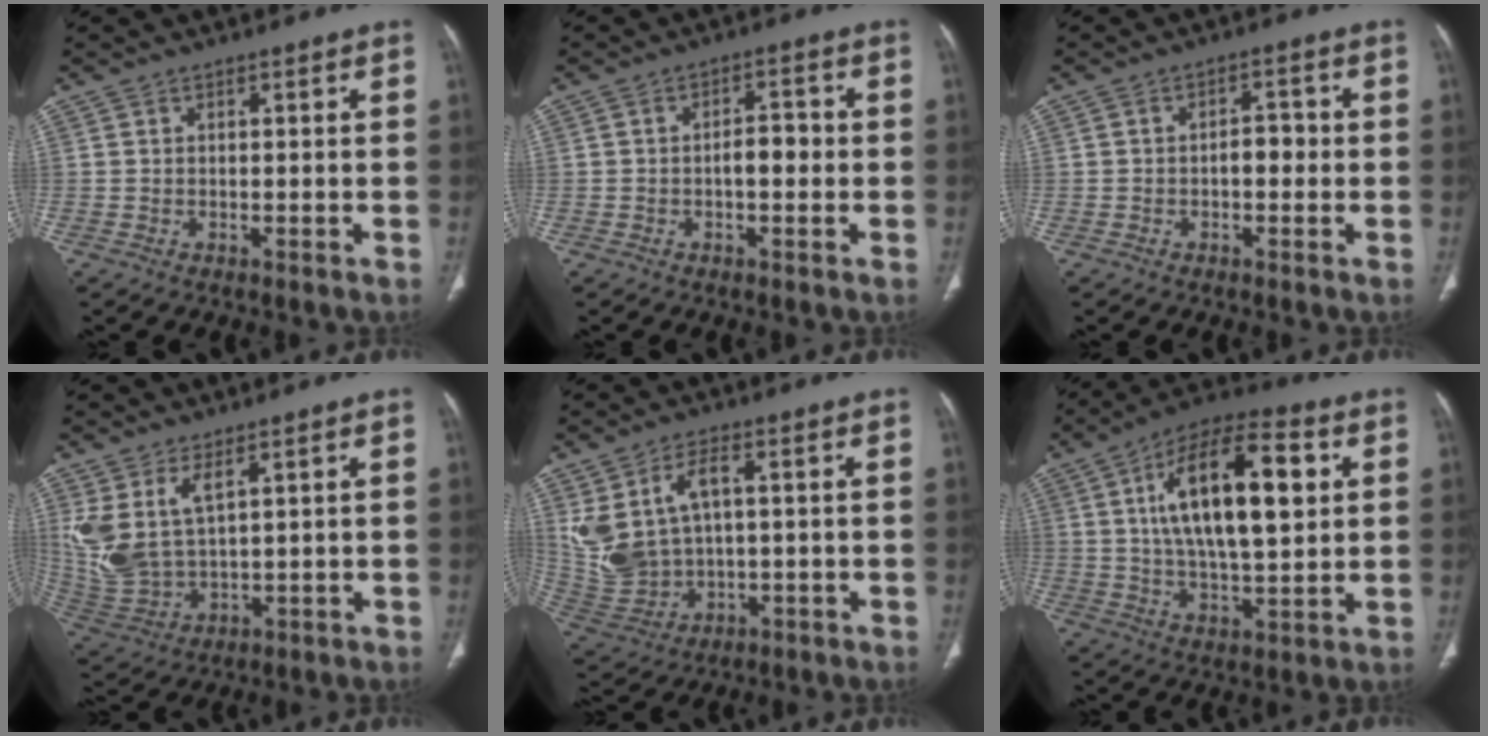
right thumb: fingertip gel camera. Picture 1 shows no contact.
{"total": 4.3, "force": [-0.7, 2.1, 3.7], "torque": [-0.048, 0.015, -0.014]}
{"total": 3.5, "force": [-0.6, 2.1, 2.8], "torque": [-0.030, 0.014, -0.013]}
{"total": 10.7, "force": [4.5, 5.2, 8.3], "torque": [-0.185, -0.020, 0.109]}
{"total": 12.5, "force": [2.8, 7.6, 9.5], "torque": [-0.196, 0.003, 0.077]}
{"total": 20.8, "force": [4.8, 8.5, 18.4], "torque": [-0.292, 0.006, 0.076]}